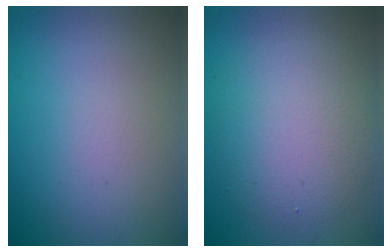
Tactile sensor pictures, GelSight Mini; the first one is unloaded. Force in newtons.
{"total": 5.5, "press": 5.5, "slide": 0.2}